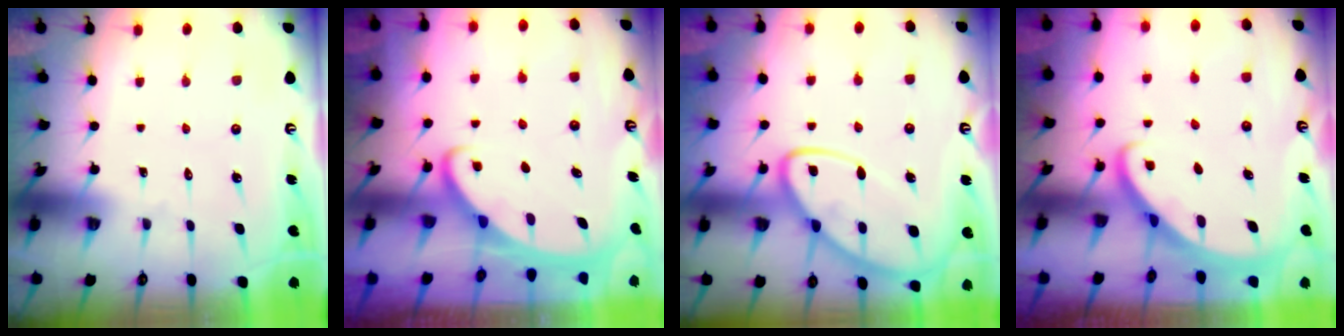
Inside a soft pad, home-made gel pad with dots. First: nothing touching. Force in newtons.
{"total": 2.3, "press": 2.2, "slide": 0.4}
{"total": 12.6, "press": 12.5, "slide": 1.1}
{"total": 2.7, "press": 2.7, "slide": 0.1}